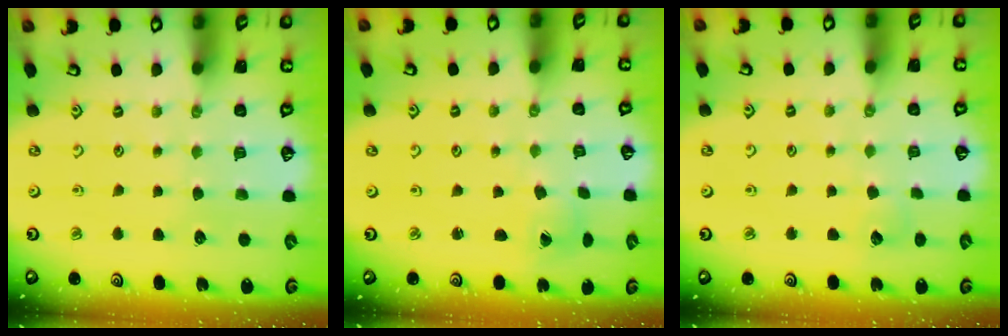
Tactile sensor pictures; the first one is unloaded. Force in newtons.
{"total": 0.6, "press": 0.6, "slide": 0.2}
{"total": 3.2, "press": 3.2, "slide": 0.4}